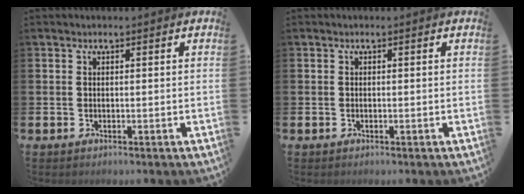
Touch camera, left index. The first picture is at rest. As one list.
[{"total": 0.0}]